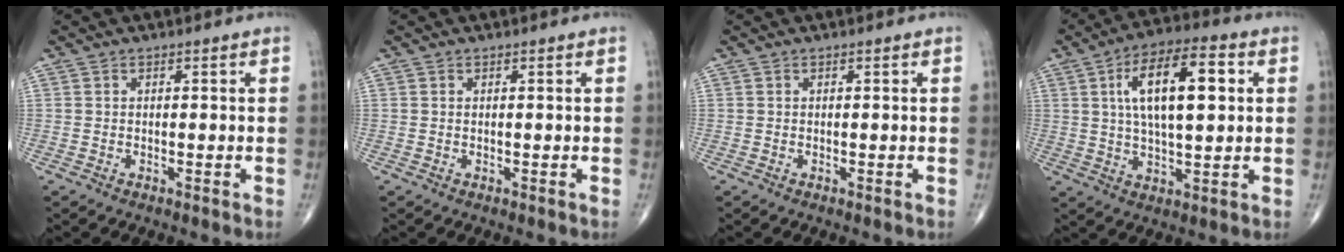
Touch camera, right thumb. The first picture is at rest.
{"total": 0.0}
{"total": 0.0}
{"total": 15.4, "force": [3.6, 6.2, 13.6], "torque": [-0.221, 0.007, 0.058]}